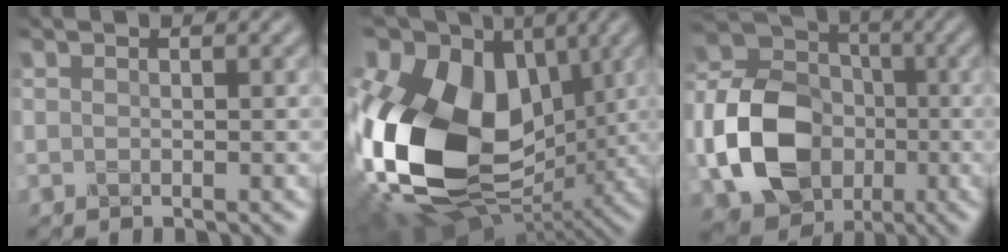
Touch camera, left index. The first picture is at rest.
{"total": 20.6, "force": [0.1, 14.0, 15.1], "torque": [-0.317, -0.003, 0.014]}
{"total": 10.9, "force": [-3.0, 8.4, 6.3], "torque": [-0.134, -0.008, -0.065]}